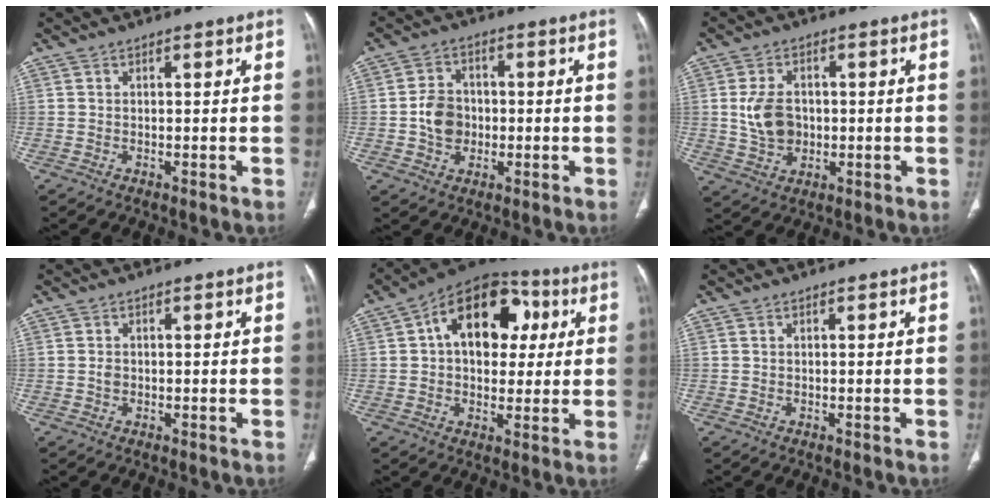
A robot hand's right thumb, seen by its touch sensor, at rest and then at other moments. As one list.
[{"total": 6.8, "force": [-0.8, 5.6, 3.8], "torque": [-0.047, 0.012, -0.019]}, {"total": 7.6, "force": [0.1, 5.6, 5.1], "torque": [-0.081, 0.002, 0.009]}, {"total": 1.0, "force": [-0.2, 0.8, 0.6], "torque": [-0.010, 0.002, -0.003]}, {"total": 17.5, "force": [4.0, 11.8, 12.3], "torque": [-0.139, 0.021, 0.051]}, {"total": 0.0}]